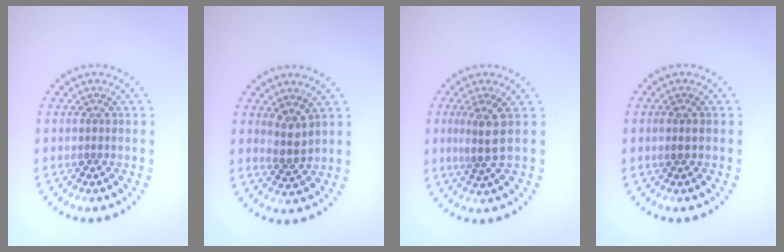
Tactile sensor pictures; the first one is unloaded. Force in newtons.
{"total": 2.1, "press": 1.7, "slide": 1.2}
{"total": 2.6, "press": 2.1, "slide": 1.7}
{"total": 0.8, "press": 0.8, "slide": 0.1}